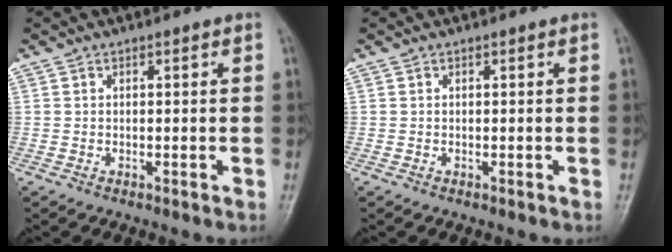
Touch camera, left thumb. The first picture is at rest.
{"total": 0.0}